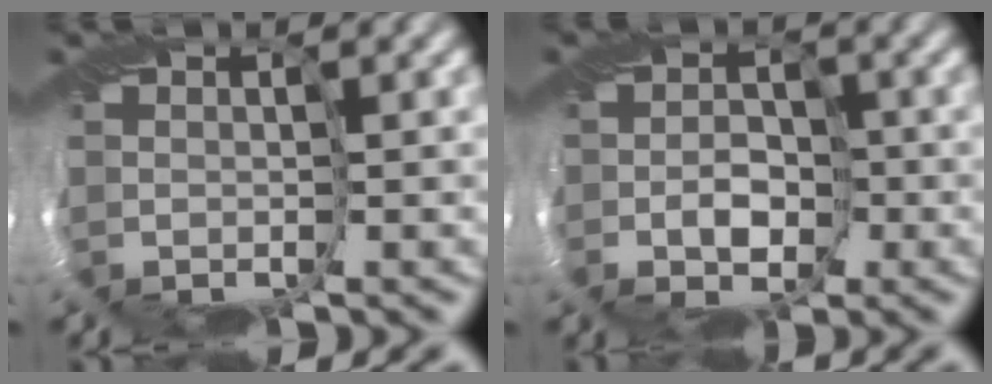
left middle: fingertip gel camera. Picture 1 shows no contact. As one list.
[{"total": 2.2, "force": [-1.1, 1.7, 0.9], "torque": [0.007, 0.003, -0.023]}]